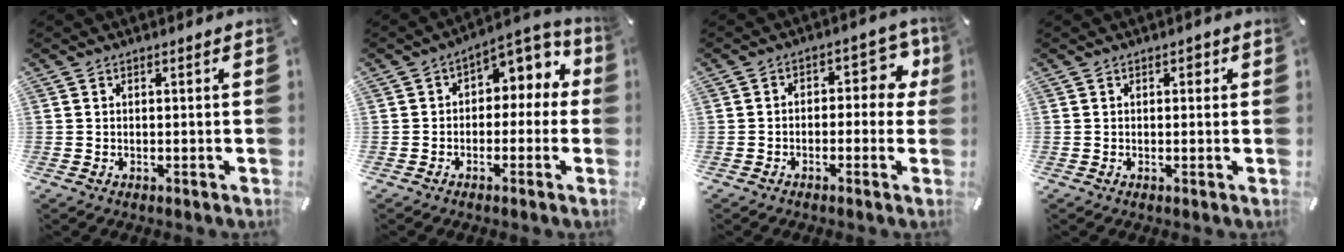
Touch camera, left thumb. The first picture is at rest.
{"total": 6.1, "force": [1.6, 4.6, 3.6], "torque": [-0.045, -0.012, 0.023]}
{"total": 6.4, "force": [0.4, 4.4, 4.6], "torque": [-0.059, -0.001, 0.000]}
{"total": 1.3, "force": [0.3, 0.9, 0.8], "torque": [-0.002, 0.001, 0.000]}